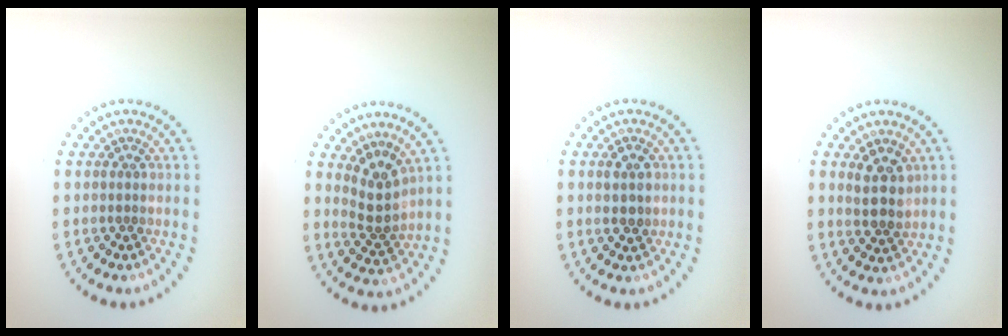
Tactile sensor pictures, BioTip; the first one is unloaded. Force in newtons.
{"total": 2.8, "press": 2.0, "slide": 1.9}
{"total": 1.8, "press": 1.8, "slide": 0.1}
{"total": 2.7, "press": 2.5, "slide": 0.9}